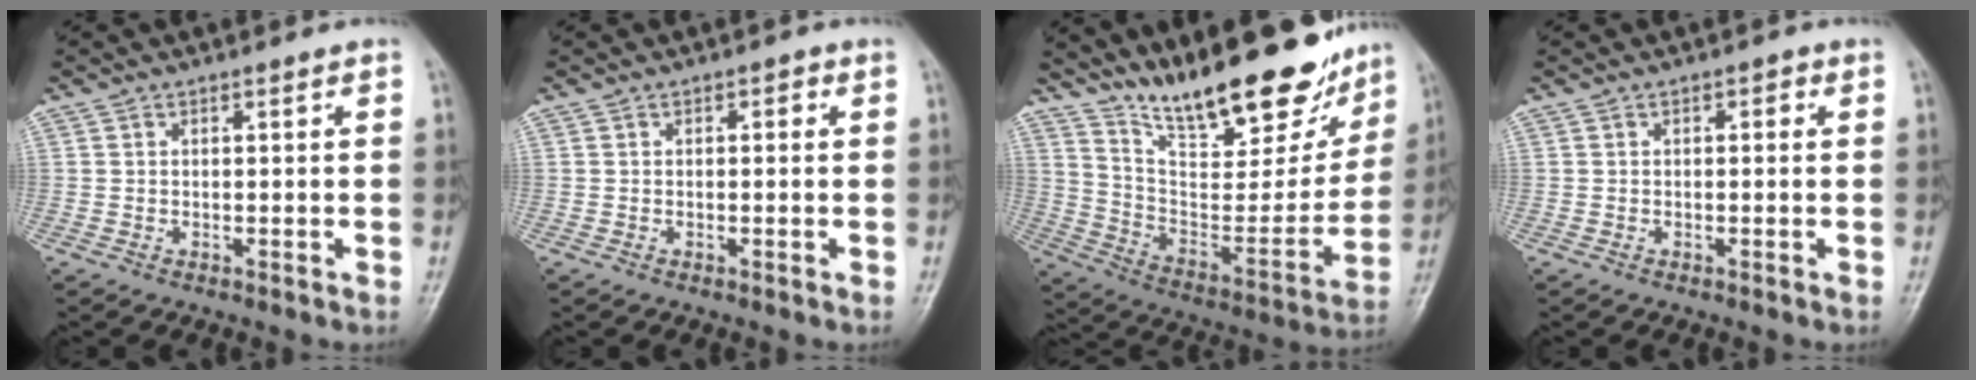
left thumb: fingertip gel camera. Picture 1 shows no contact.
{"total": 1.0, "force": [0.1, 0.7, 0.7], "torque": [0.001, 0.004, -0.006]}
{"total": 24.6, "force": [19.0, 7.4, 13.7], "torque": [-0.170, -0.094, 0.306]}
{"total": 1.0, "force": [0.1, 0.7, 0.7], "torque": [0.001, 0.005, -0.007]}